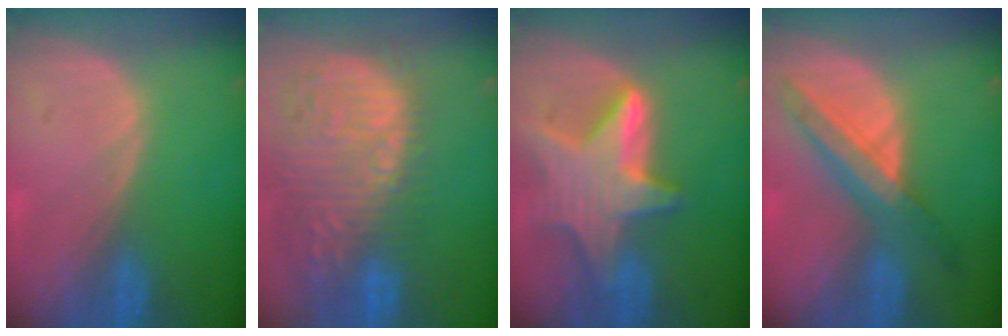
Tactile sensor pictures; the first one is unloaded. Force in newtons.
{"total": 15.5, "press": 12.7, "slide": 8.9}
{"total": 9.5, "press": 9.5, "slide": 0.6}
{"total": 7.2, "press": 6.8, "slide": 2.4}